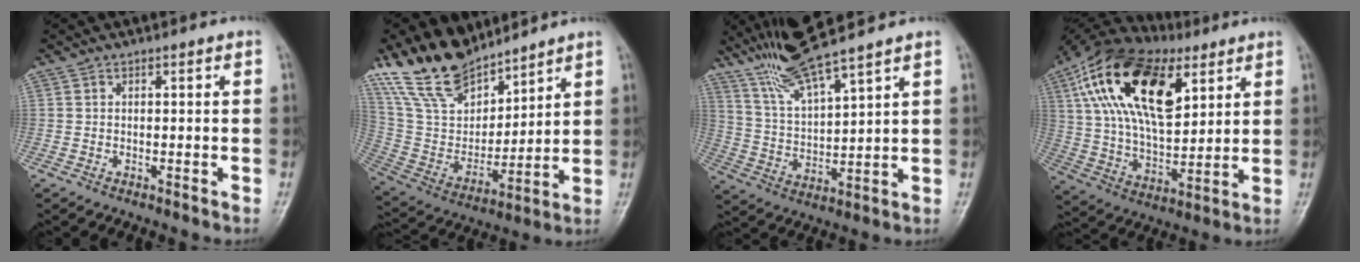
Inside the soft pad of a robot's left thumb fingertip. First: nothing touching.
{"total": 18.4, "force": [14.5, 8.1, 7.9], "torque": [-0.114, -0.061, 0.286]}
{"total": 11.8, "force": [9.7, 0.6, 6.7], "torque": [-0.127, -0.044, 0.194]}
{"total": 24.4, "force": [9.9, 12.5, 18.6], "torque": [-0.328, -0.015, 0.173]}